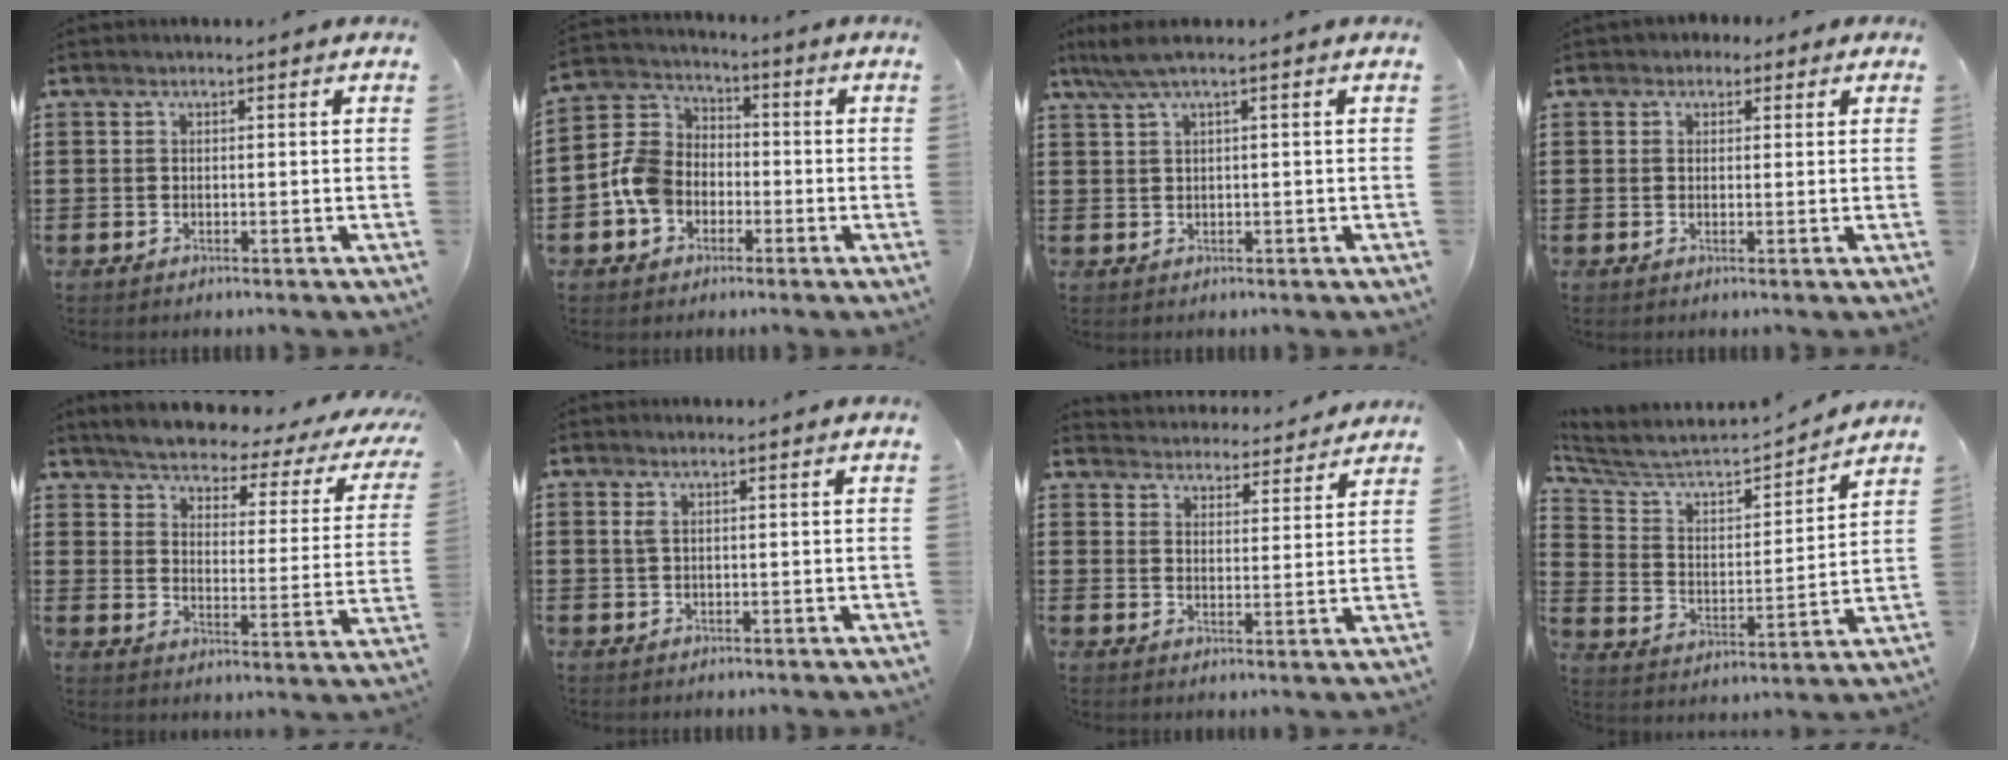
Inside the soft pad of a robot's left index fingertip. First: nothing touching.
{"total": 7.6, "force": [-2.6, 6.2, 3.6], "torque": [-0.099, 0.018, -0.054]}
{"total": 2.6, "force": [0.9, 0.0, 2.4], "torque": [-0.054, -0.004, 0.013]}
{"total": 1.6, "force": [0.9, 1.3, 0.3], "torque": [-0.003, 0.006, 0.015]}
{"total": 3.4, "force": [3.1, 0.3, 1.5], "torque": [-0.049, -0.028, 0.043]}
{"total": 1.2, "force": [0.5, 0.2, 1.1], "torque": [-0.023, 0.001, 0.008]}
{"total": 4.1, "force": [4.1, 0.1, -0.3], "torque": [-0.014, -0.027, 0.070]}
{"total": 5.1, "force": [4.7, 1.1, 1.3], "torque": [-0.057, -0.042, 0.072]}